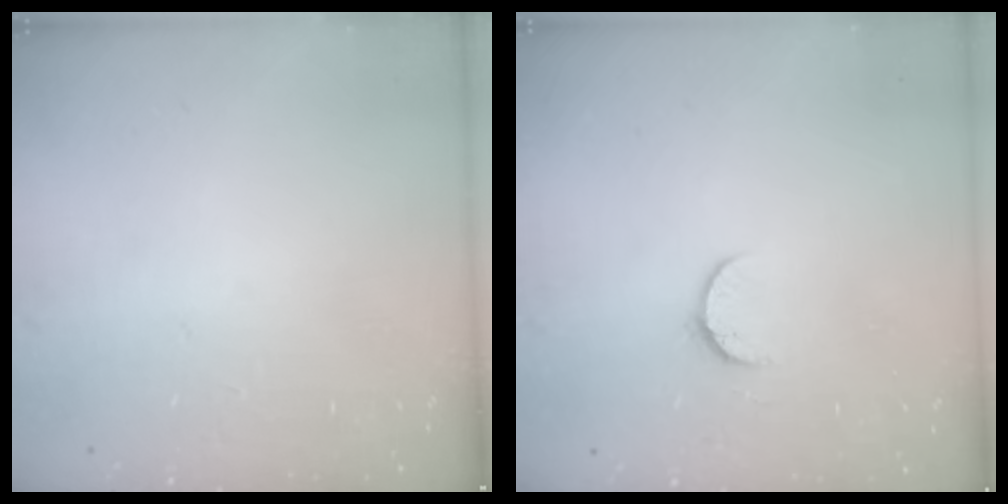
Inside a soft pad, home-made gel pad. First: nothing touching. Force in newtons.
{"total": 5.9, "press": 5.9, "slide": 0.5}